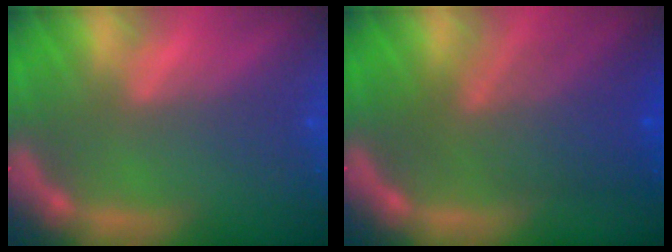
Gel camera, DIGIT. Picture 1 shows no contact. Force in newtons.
{"total": 7.0}